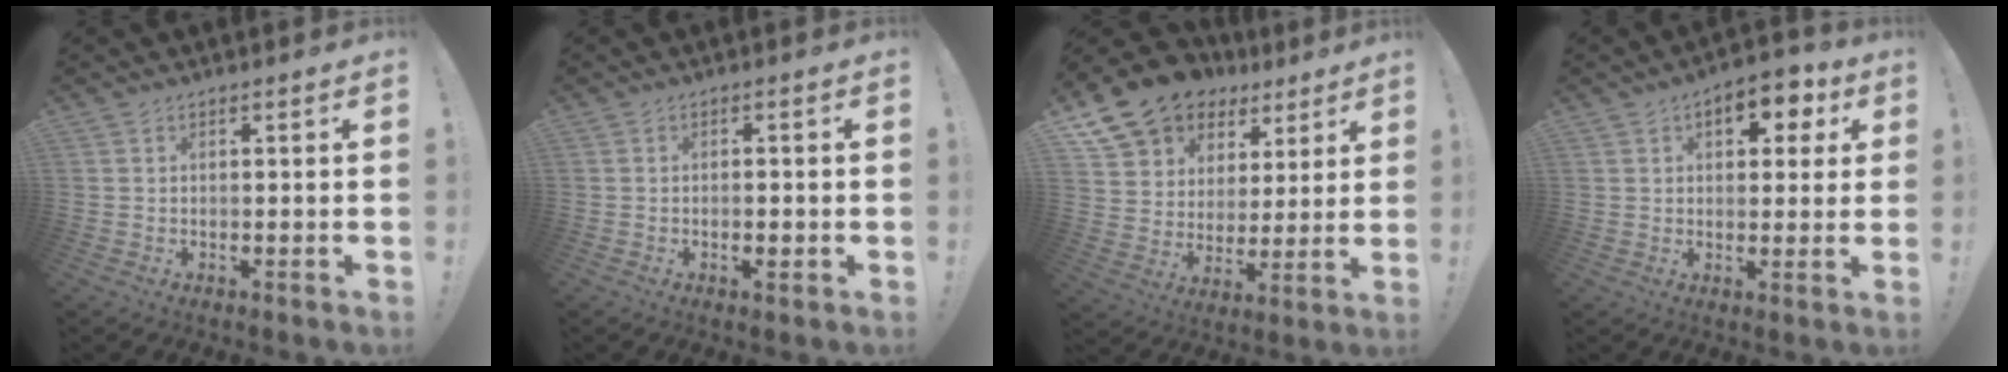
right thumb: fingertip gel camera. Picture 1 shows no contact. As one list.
[{"total": 2.2, "force": [-0.9, 0.8, 1.9], "torque": [-0.030, 0.005, -0.015]}, {"total": 15.4, "force": [11.0, 9.7, 4.7], "torque": [-0.082, -0.078, 0.215]}, {"total": 8.5, "force": [3.6, 5.2, 5.6], "torque": [-0.055, -0.015, 0.057]}]